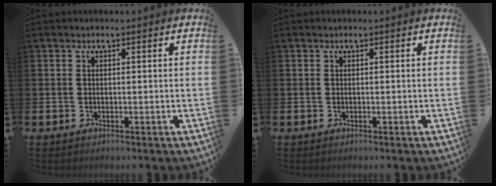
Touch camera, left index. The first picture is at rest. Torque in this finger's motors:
{"motor_torque": [-0.09, 0.09, -0.04, 0.01]}